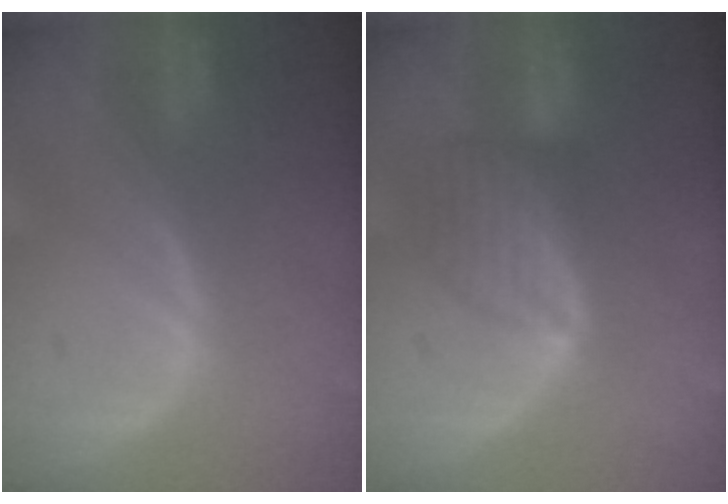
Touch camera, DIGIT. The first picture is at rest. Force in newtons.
{"total": 5.9, "press": 5.7, "slide": 1.5}